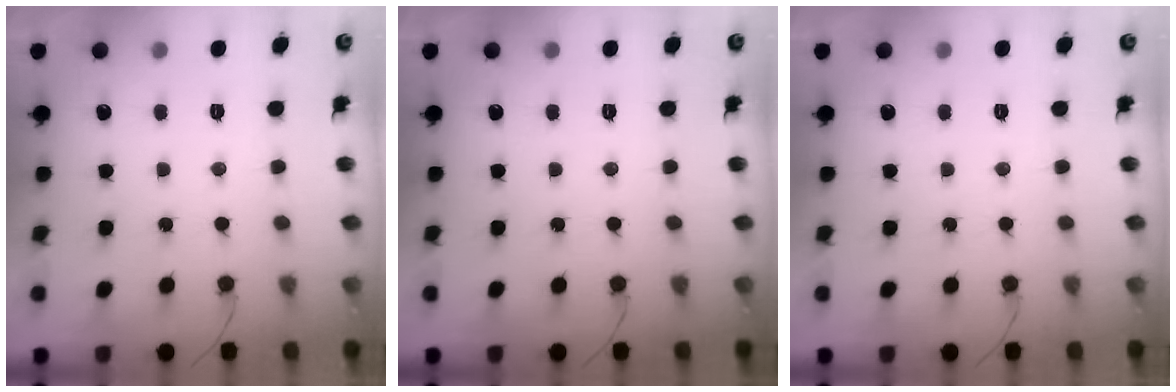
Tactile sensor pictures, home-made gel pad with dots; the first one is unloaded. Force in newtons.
{"total": 0.0}
{"total": 0.0}